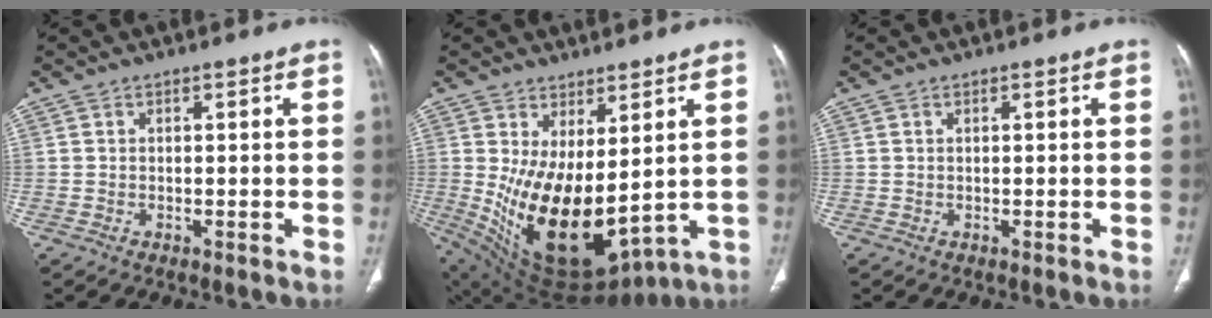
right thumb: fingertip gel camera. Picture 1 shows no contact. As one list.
[{"total": 18.3, "force": [1.2, 9.4, 15.7], "torque": [-0.261, -0.040, 0.062]}, {"total": 0.0}]